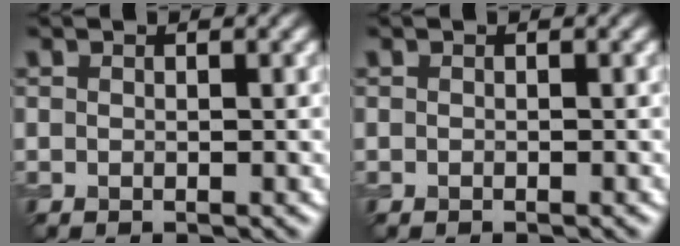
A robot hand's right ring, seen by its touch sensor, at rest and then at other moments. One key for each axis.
{"total": 0.0}